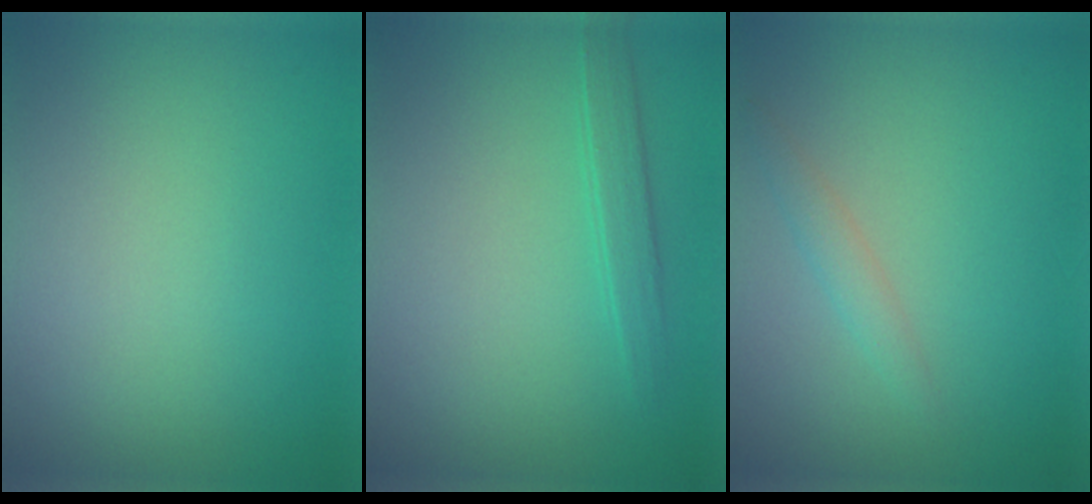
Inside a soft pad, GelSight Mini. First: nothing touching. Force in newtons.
{"total": 1.5, "press": 1.5, "slide": 0.0}
{"total": 1.3, "press": 1.3, "slide": 0.1}